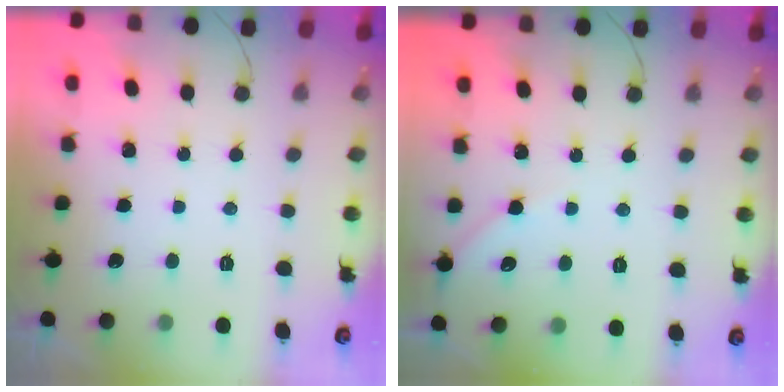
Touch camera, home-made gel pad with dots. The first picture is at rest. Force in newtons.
{"total": 2.9, "press": 2.9, "slide": 0.4}